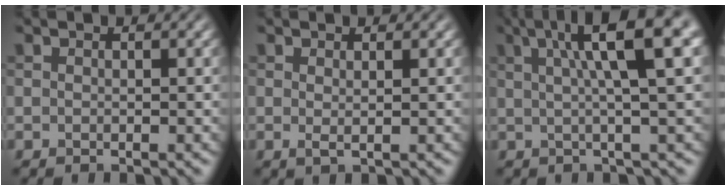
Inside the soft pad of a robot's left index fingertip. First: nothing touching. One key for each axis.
{"total": 1.1, "fx": 0.3, "fy": 0.2, "fz": 1.0, "tx": -0.016, "ty": -0.003, "tz": 0.004}
{"total": 9.3, "fx": 3.1, "fy": 1.8, "fz": 8.6, "tx": -0.099, "ty": 0.025, "tz": 0.041}